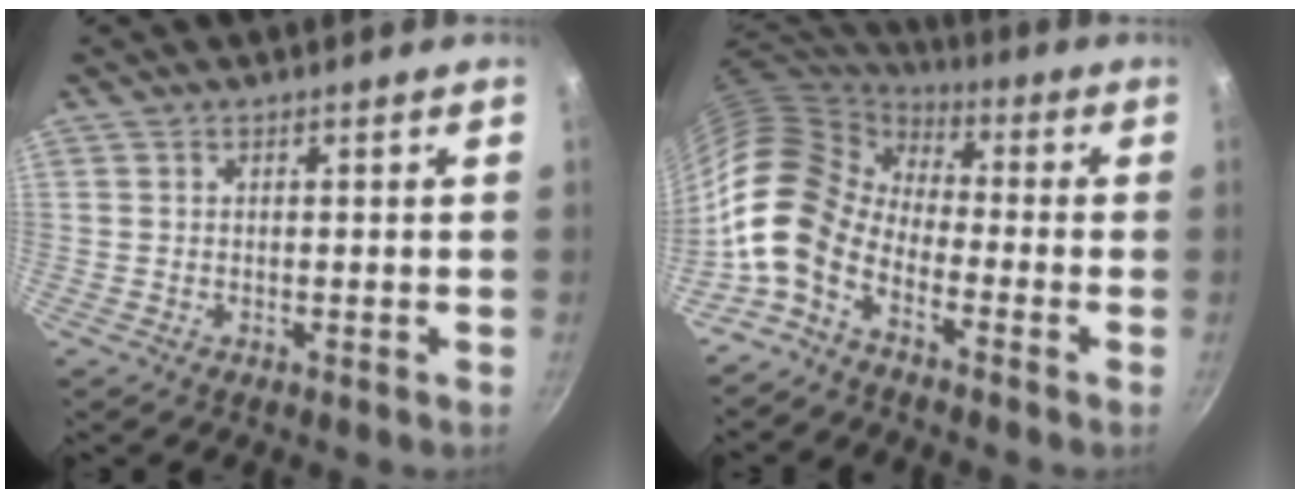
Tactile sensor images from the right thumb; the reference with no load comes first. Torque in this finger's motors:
{"motor_torque": [-0.08, 0.97, 1.66, -1.11, 0.61]}